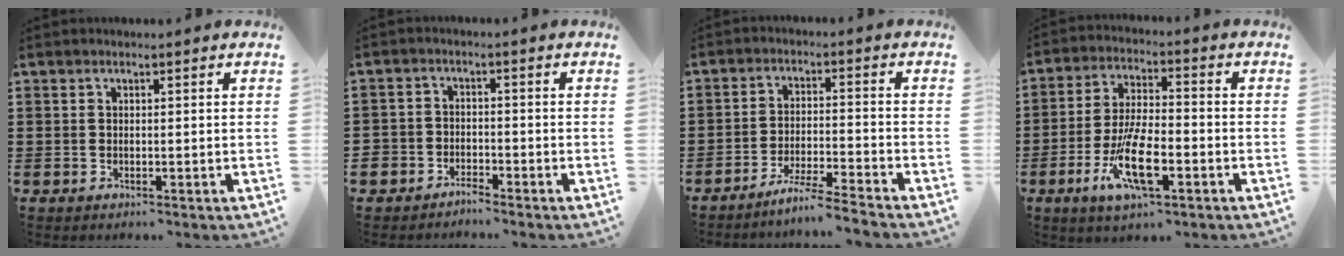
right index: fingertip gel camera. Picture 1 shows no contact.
{"total": 2.7, "force": [-2.6, 0.5, -0.4], "torque": [-0.003, 0.000, -0.058]}
{"total": 5.1, "force": [-4.6, -1.1, 1.9], "torque": [-0.038, -0.017, -0.088]}
{"total": 10.3, "force": [-4.0, 3.4, 8.9], "torque": [-0.186, -0.009, -0.071]}